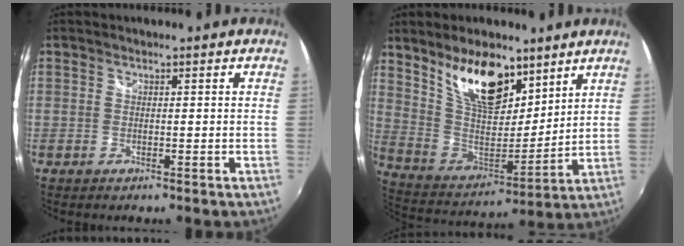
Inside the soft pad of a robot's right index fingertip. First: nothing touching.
{"total": 17.0, "force": [10.6, 8.0, 10.6], "torque": [-0.195, -0.004, 0.203]}